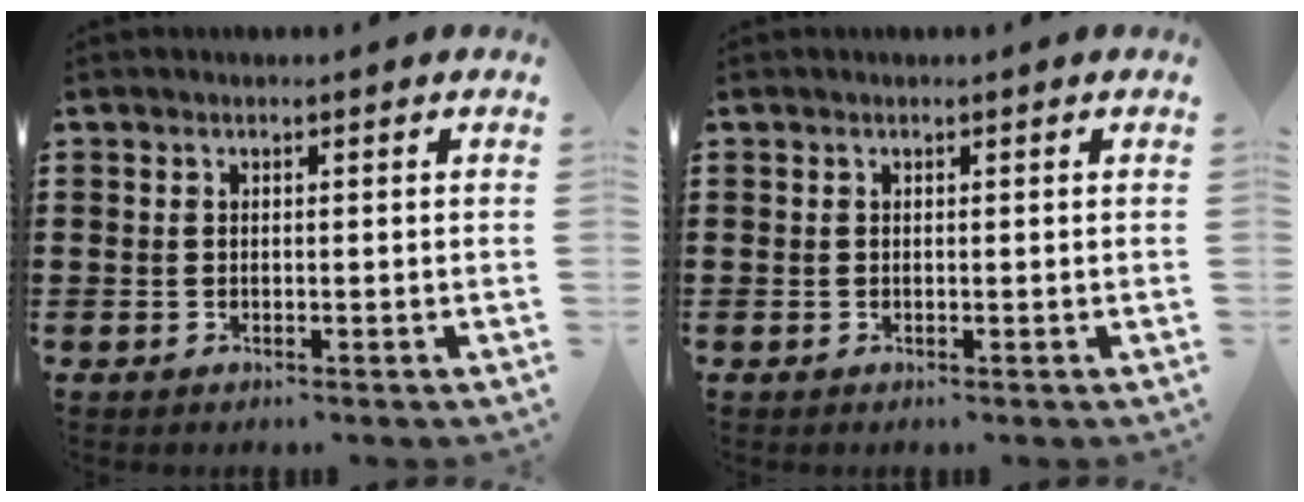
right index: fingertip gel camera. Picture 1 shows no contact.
{"total": 0.0}